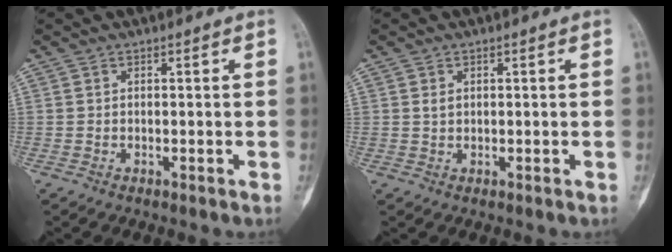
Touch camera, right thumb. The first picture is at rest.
{"total": 1.0, "force": [0.3, 0.7, 0.7], "torque": [-0.011, 0.002, 0.008]}